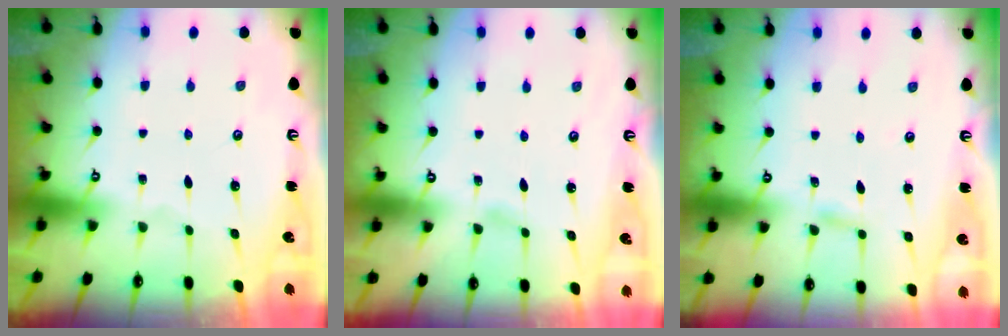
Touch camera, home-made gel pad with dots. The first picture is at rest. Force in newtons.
{"total": 2.4, "press": 2.4, "slide": 0.3}
{"total": 2.8, "press": 2.8, "slide": 0.3}